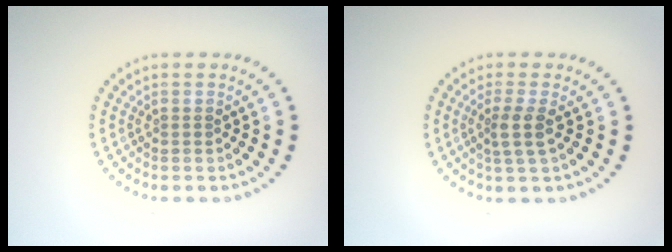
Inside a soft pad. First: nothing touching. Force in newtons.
{"total": 2.1, "press": 1.7, "slide": 1.3}